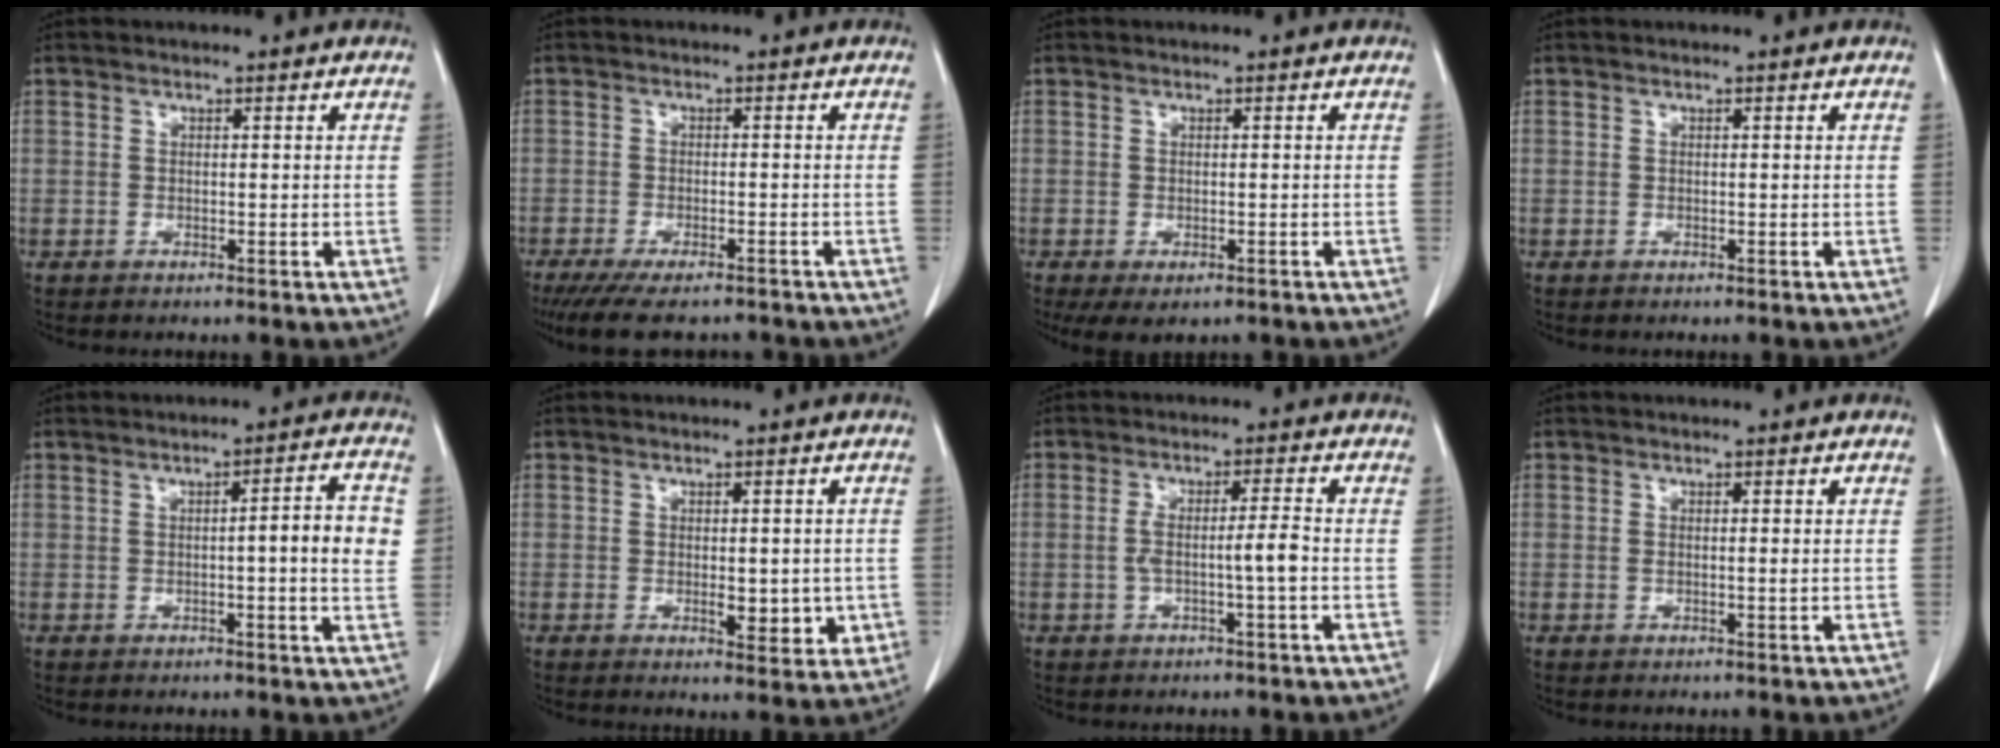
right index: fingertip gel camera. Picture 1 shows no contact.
{"total": 10.6, "force": [-9.2, 2.2, 4.9], "torque": [-0.074, -0.019, -0.134]}
{"total": 5.5, "force": [-3.9, 2.1, 3.2], "torque": [-0.046, -0.012, -0.056]}
{"total": 0.0}
{"total": 6.3, "force": [0.2, 0.4, 6.3], "torque": [-0.084, 0.007, -0.002]}
{"total": 5.0, "force": [-0.8, 2.2, 4.5], "torque": [-0.052, -0.007, -0.005]}
{"total": 3.5, "force": [-0.8, -0.2, 3.4], "torque": [-0.063, 0.008, -0.011]}
{"total": 0.7, "force": [0.0, 0.0, 0.7], "torque": [-0.015, -0.002, -0.001]}